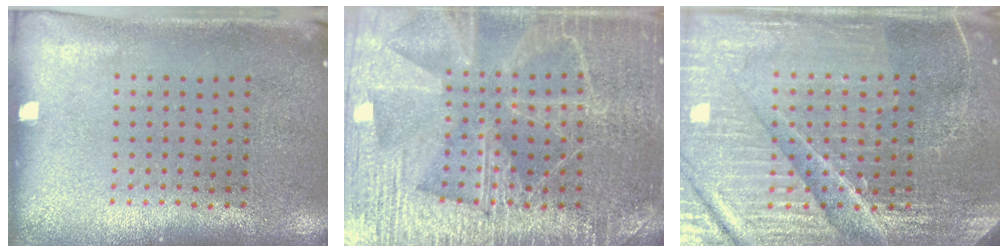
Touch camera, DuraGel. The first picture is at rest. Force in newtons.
{"total": 6.5, "press": 6.4, "slide": 0.7}
{"total": 5.7, "press": 5.2, "slide": 2.3}